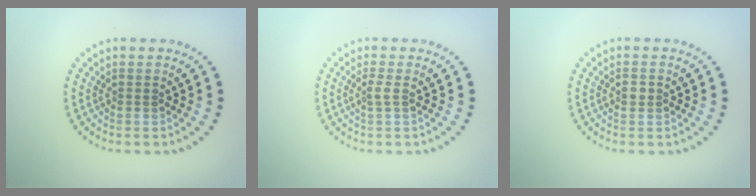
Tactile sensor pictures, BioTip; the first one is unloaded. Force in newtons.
{"total": 0.9, "press": 0.6, "slide": 0.7}
{"total": 1.1, "press": 1.1, "slide": 0.2}